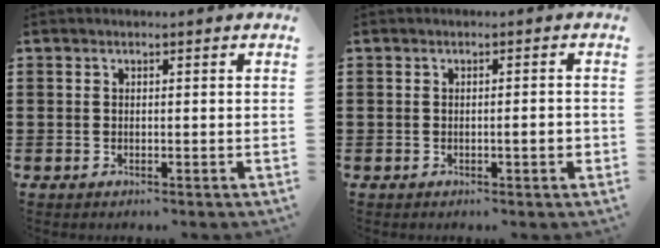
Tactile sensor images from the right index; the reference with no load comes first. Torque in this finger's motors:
{"motor_torque": [0.89, 0.17, 0.25, 0.13]}